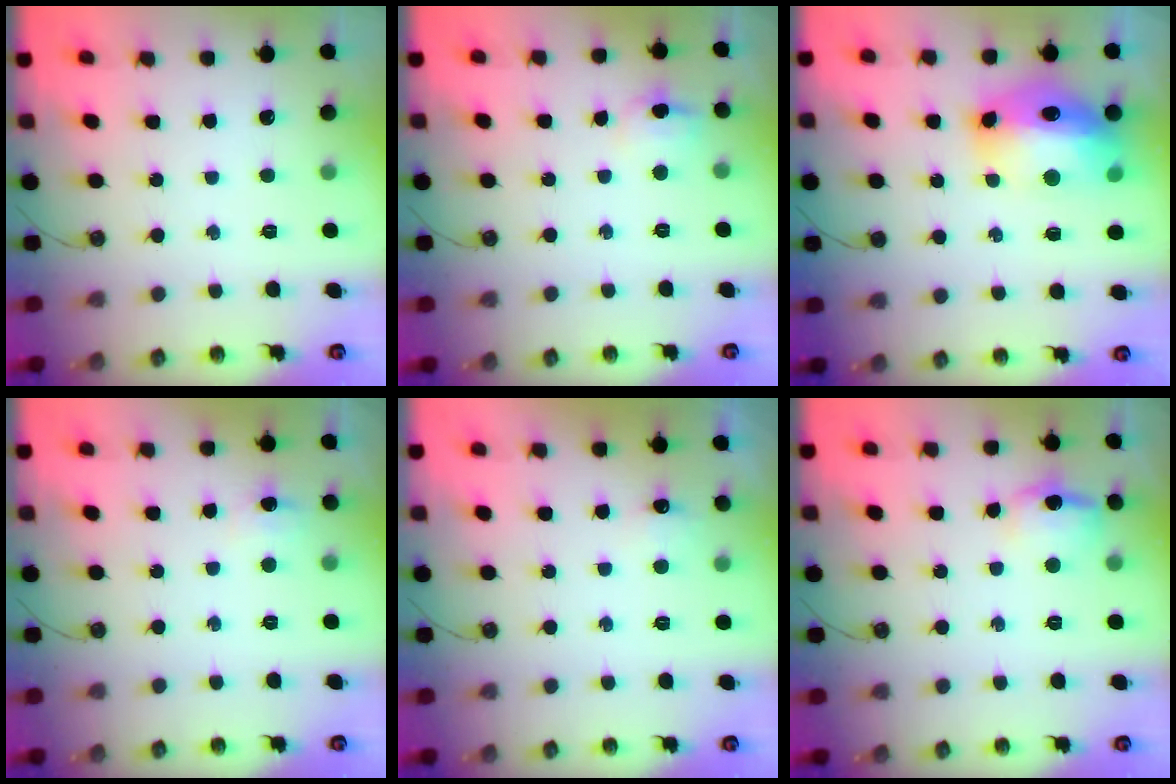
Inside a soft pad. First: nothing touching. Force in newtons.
{"total": 5.5, "press": 5.3, "slide": 1.2}
{"total": 16.5, "press": 16.5, "slide": 1.4}
{"total": 5.8, "press": 2.7, "slide": 5.2}
{"total": 4.8, "press": 4.0, "slide": 2.7}
{"total": 10.1, "press": 10.0, "slide": 0.8}